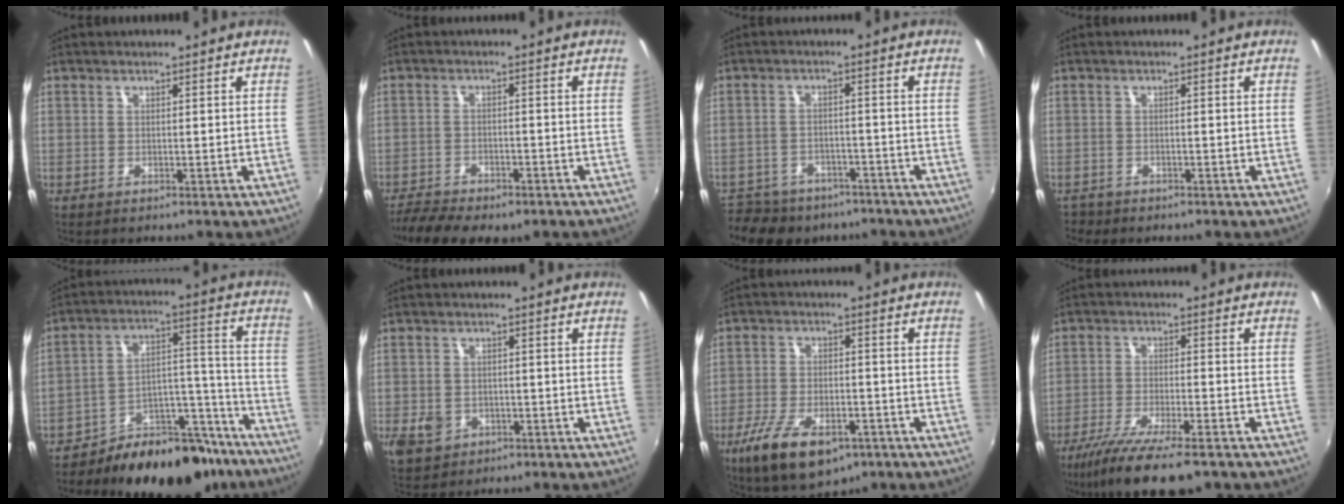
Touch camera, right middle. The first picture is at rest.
{"total": 10.3, "force": [-8.3, 3.4, 5.0], "torque": [-0.126, -0.030, -0.134]}
{"total": 14.2, "force": [-10.9, 7.4, 5.2], "torque": [-0.132, -0.003, -0.156]}
{"total": 2.0, "force": [-1.6, 1.2, 0.2], "torque": [-0.009, -0.003, -0.027]}
{"total": 19.6, "force": [-16.1, 8.7, 7.3], "torque": [-0.100, 0.068, -0.220]}
{"total": 6.0, "force": [-2.3, 4.8, 2.6], "torque": [-0.069, -0.001, -0.034]}
{"total": 13.7, "force": [-7.7, 6.3, 9.4], "torque": [-0.196, -0.030, -0.127]}
{"total": 13.1, "force": [-9.7, 2.5, 8.4], "torque": [-0.175, -0.042, -0.168]}